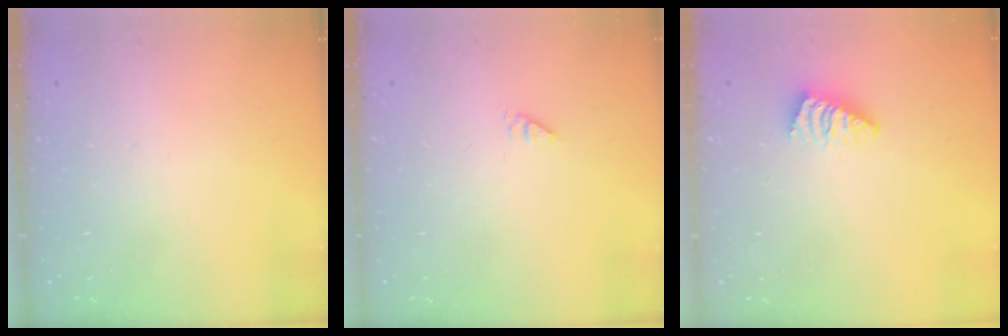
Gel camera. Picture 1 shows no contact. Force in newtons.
{"total": 0.0}
{"total": 1.1, "press": 1.1, "slide": 0.2}